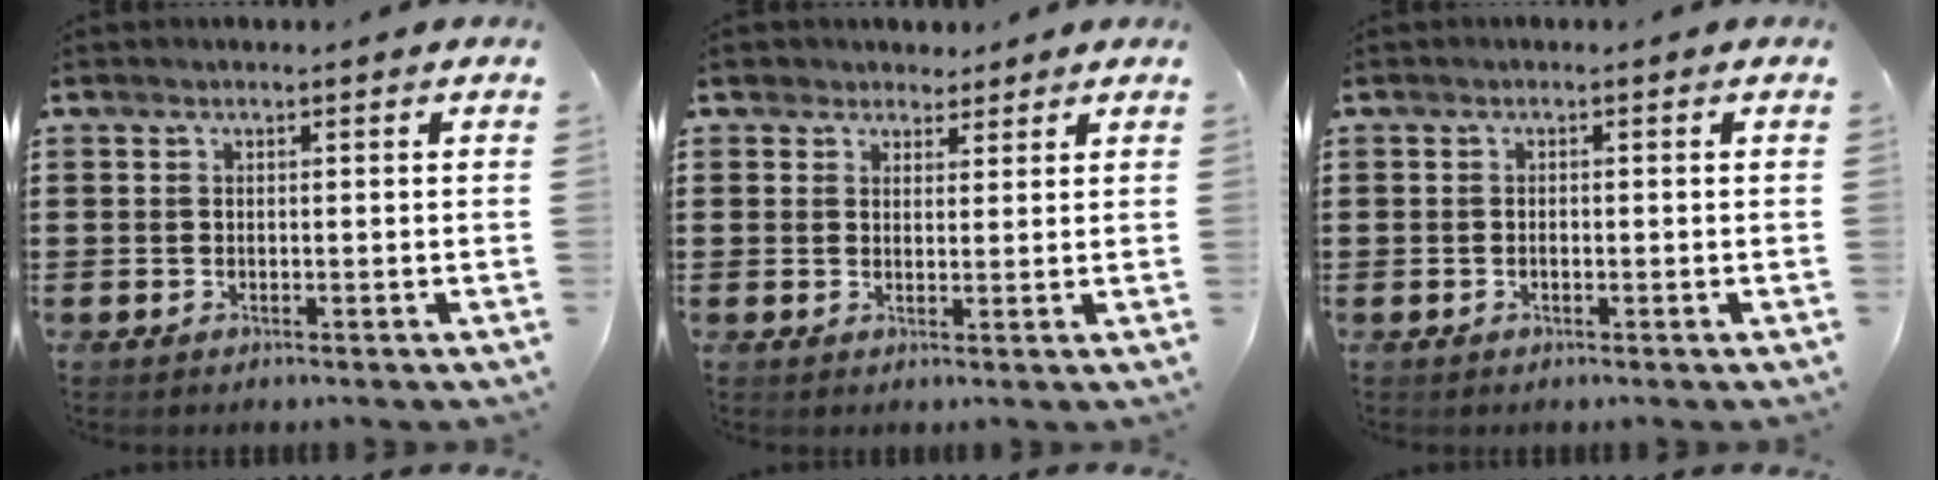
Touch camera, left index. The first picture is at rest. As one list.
[{"total": 2.9, "force": [2.2, 1.8, 0.1], "torque": [-0.005, 0.009, 0.040]}, {"total": 0.6, "force": [-0.3, 0.3, 0.4], "torque": [-0.012, -0.002, -0.005]}]